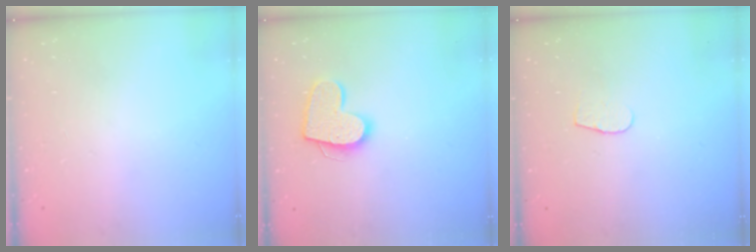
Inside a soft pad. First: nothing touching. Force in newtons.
{"total": 13.5, "press": 13.5, "slide": 0.9}
{"total": 4.6, "press": 4.6, "slide": 0.4}